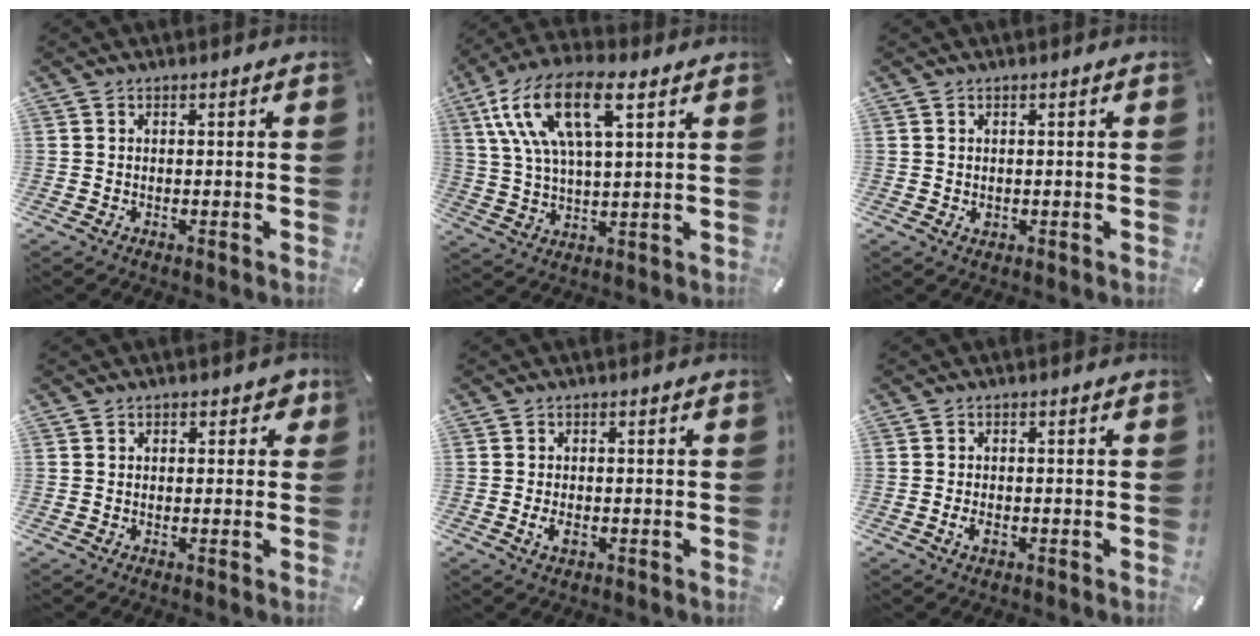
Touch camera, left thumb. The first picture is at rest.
{"total": 16.0, "force": [7.7, 6.7, 12.3], "torque": [-0.275, -0.007, 0.134]}
{"total": 0.9, "force": [0.1, 0.9, 0.4], "torque": [-0.008, 0.004, 0.001]}
{"total": 2.9, "force": [1.1, 1.9, 1.8], "torque": [-0.004, -0.004, 0.011]}
{"total": 2.5, "force": [-0.6, 1.4, 2.0], "torque": [-0.051, -0.004, -0.015]}
{"total": 2.1, "force": [-0.7, 1.1, 1.7], "torque": [-0.038, -0.001, -0.015]}